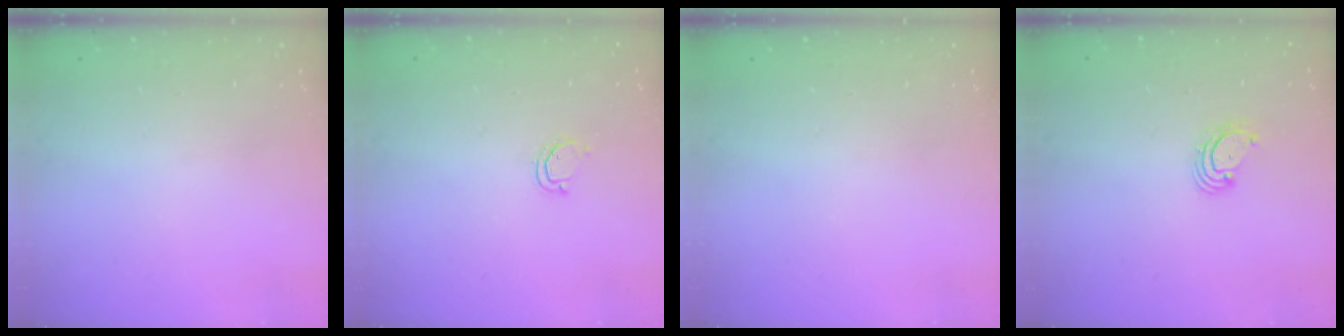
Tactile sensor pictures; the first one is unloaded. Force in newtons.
{"total": 3.2, "press": 3.2, "slide": 0.2}
{"total": 0.0}
{"total": 3.0, "press": 3.0, "slide": 0.2}